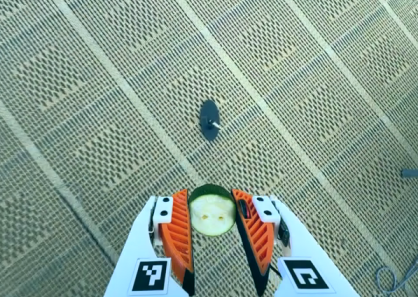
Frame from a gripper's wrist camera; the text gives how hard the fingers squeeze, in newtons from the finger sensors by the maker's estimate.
{"total": 8.7, "left": 8.5, "right": 8.9}